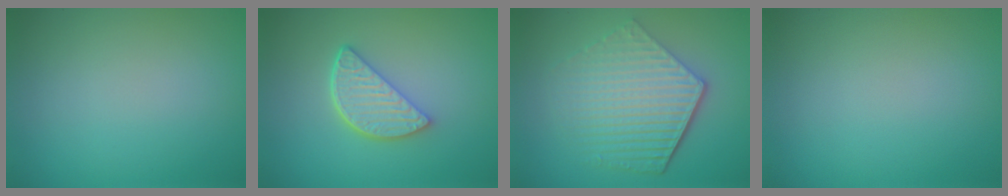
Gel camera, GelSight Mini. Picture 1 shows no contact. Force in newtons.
{"total": 3.9, "press": 3.2, "slide": 2.3}
{"total": 6.0, "press": 4.5, "slide": 4.0}
{"total": 0.0}